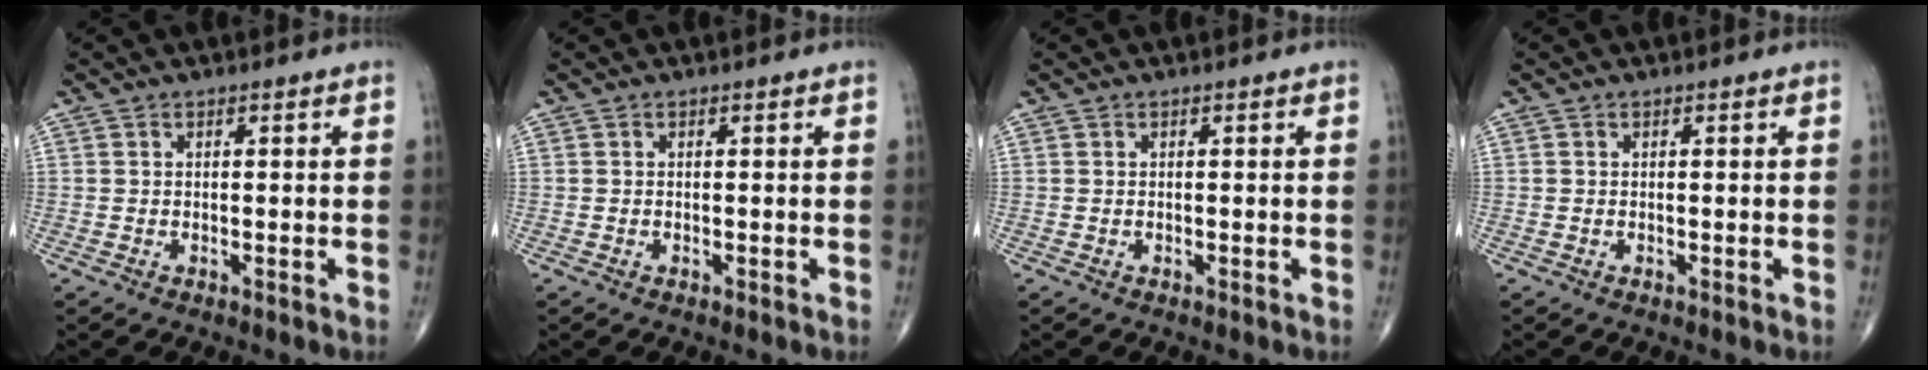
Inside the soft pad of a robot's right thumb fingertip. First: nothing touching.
{"total": 0.0}
{"total": 0.0}
{"total": 0.0}